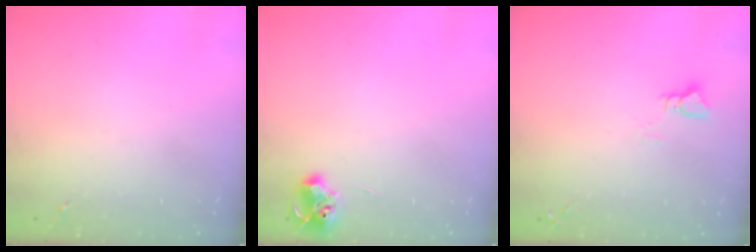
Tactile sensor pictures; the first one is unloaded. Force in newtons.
{"total": 6.5, "press": 6.5, "slide": 0.8}
{"total": 2.9, "press": 2.9, "slide": 0.3}